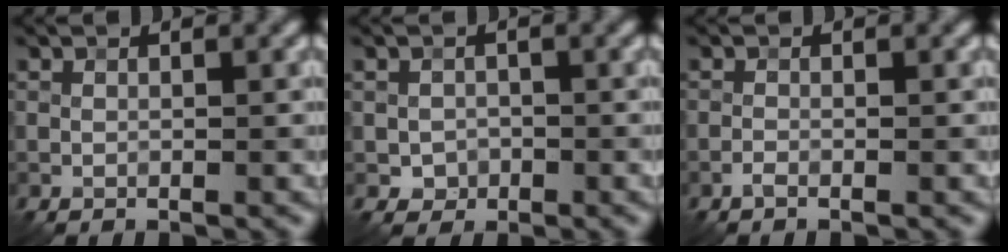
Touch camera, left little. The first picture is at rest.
{"total": 1.6, "force": [-0.4, 1.5, 0.4], "torque": [0.003, -0.002, -0.010]}
{"total": 0.7, "force": [-0.5, 0.1, 0.5], "torque": [-0.010, 0.002, -0.012]}